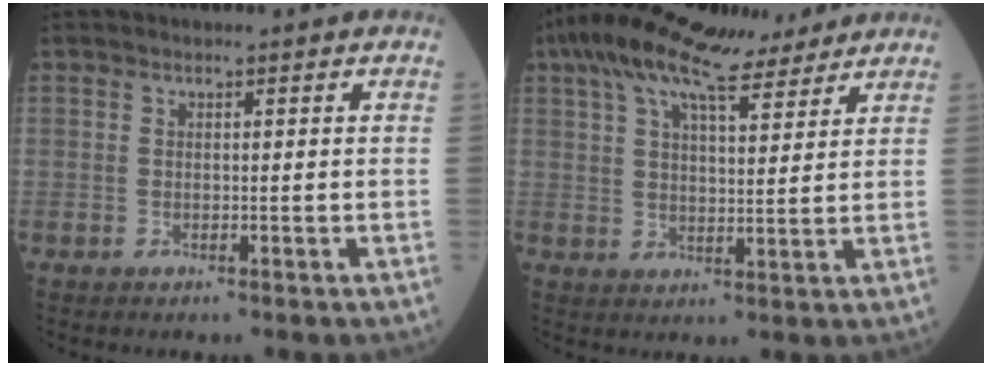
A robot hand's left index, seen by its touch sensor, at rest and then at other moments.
{"total": 13.8, "force": [10.9, 3.4, 7.9], "torque": [-0.152, 0.043, 0.176]}